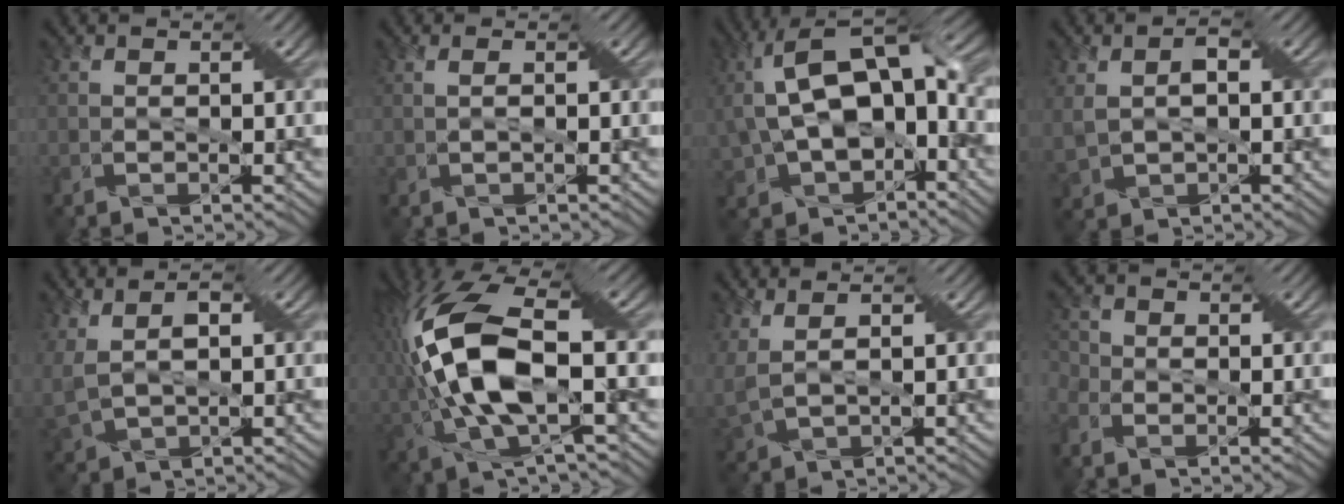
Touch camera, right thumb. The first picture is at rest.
{"total": 1.4, "force": [0.2, 0.0, 1.4], "torque": [-0.026, 0.005, 0.007]}
{"total": 15.4, "force": [-0.1, 8.4, 12.9], "torque": [-0.251, 0.001, -0.002]}
{"total": 4.2, "force": [0.7, 2.6, 3.3], "torque": [-0.083, -0.004, 0.017]}
{"total": 6.8, "force": [2.1, 4.0, 5.1], "torque": [-0.137, 0.005, 0.055]}
{"total": 14.2, "force": [0.4, 5.6, 13.1], "torque": [-0.318, 0.012, -0.001]}
{"total": 6.7, "force": [2.5, 3.8, 4.9], "torque": [-0.127, 0.010, 0.052]}
{"total": 4.2, "force": [-1.3, 3.0, 2.6], "torque": [-0.071, 0.001, -0.036]}